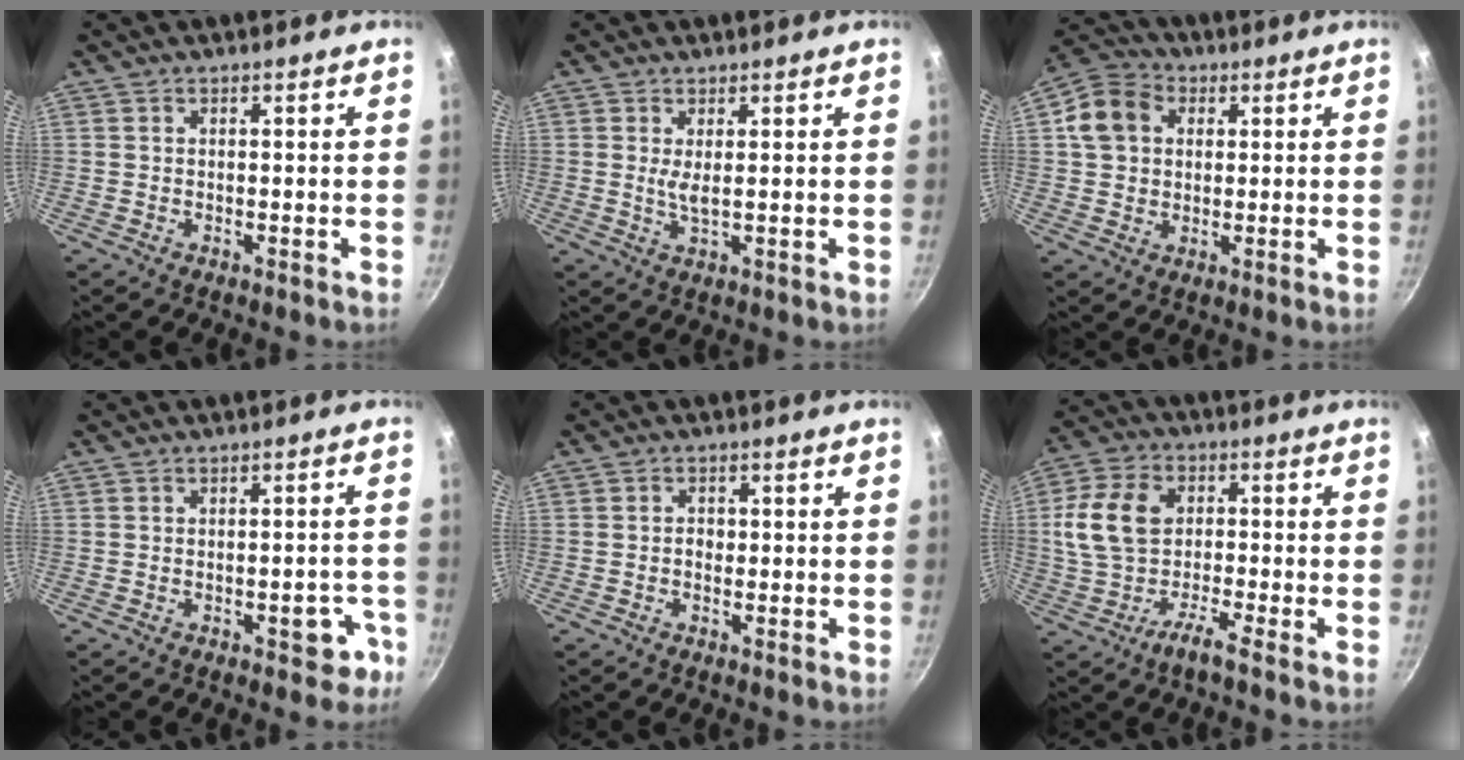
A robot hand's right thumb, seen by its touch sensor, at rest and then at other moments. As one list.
[{"total": 2.6, "force": [0.7, 0.6, 2.4], "torque": [-0.048, -0.012, 0.014]}, {"total": 9.5, "force": [2.2, 7.7, 5.1], "torque": [-0.072, 0.011, 0.025]}, {"total": 5.5, "force": [-2.6, 2.8, 4.0], "torque": [-0.018, 0.025, -0.029]}, {"total": 1.7, "force": [-0.2, 1.5, 0.9], "torque": [-0.009, 0.005, -0.005]}, {"total": 9.1, "force": [-3.3, 6.9, 4.9], "torque": [-0.060, 0.048, -0.077]}]